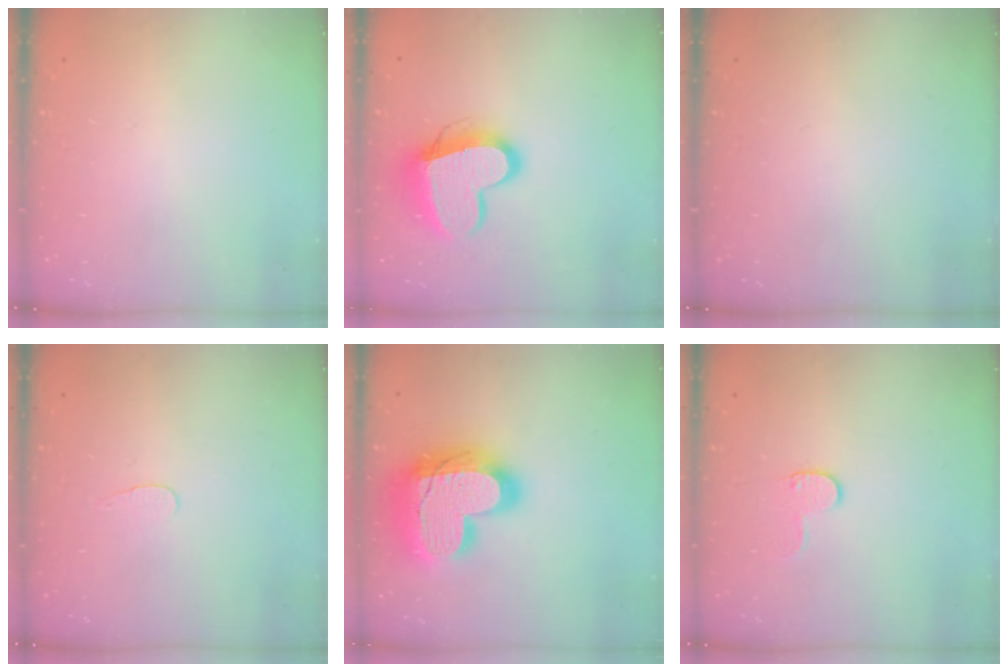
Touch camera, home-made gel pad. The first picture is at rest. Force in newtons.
{"total": 14.7, "press": 14.6, "slide": 1.3}
{"total": 0.0}
{"total": 3.4, "press": 3.4, "slide": 0.4}
{"total": 27.3, "press": 27.2, "slide": 2.0}
{"total": 5.1, "press": 5.1, "slide": 0.5}